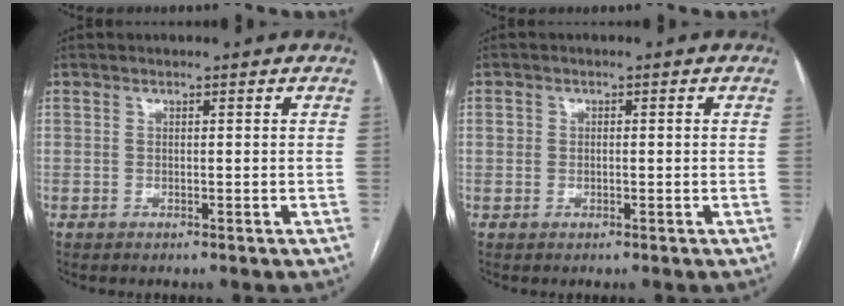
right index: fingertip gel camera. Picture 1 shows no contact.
{"total": 1.3, "force": [0.1, 1.1, 0.8], "torque": [-0.021, 0.013, 0.007]}